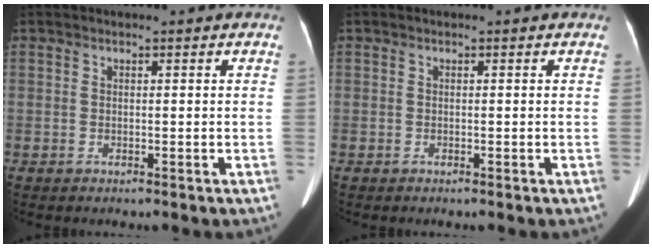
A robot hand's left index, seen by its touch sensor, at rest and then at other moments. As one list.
[{"total": 0.0}]